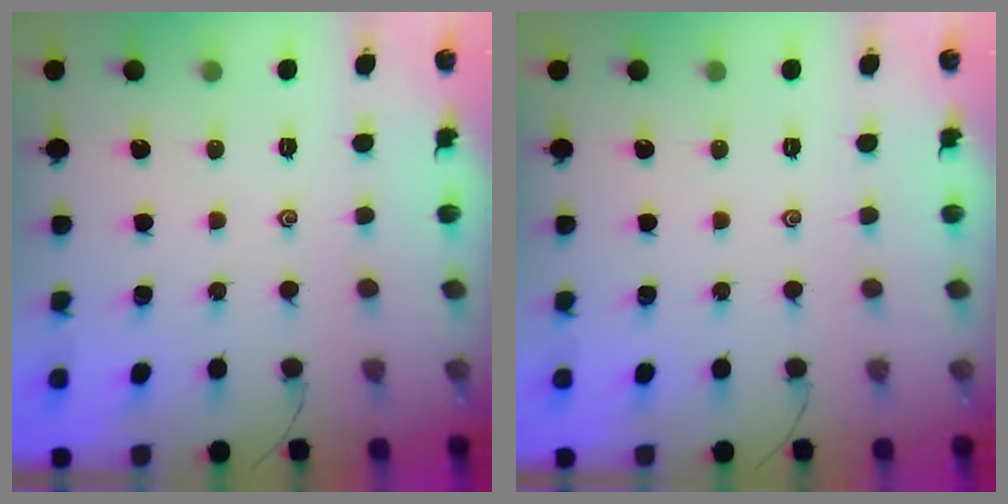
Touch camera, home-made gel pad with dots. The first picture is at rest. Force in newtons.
{"total": 0.0}